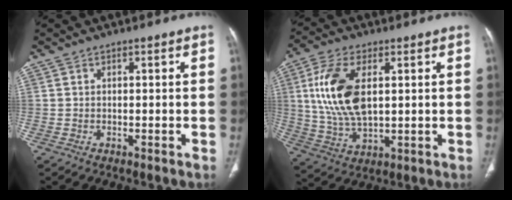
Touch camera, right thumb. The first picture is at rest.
{"total": 14.1, "force": [2.9, 7.3, 11.7], "torque": [-0.237, -0.006, 0.061]}